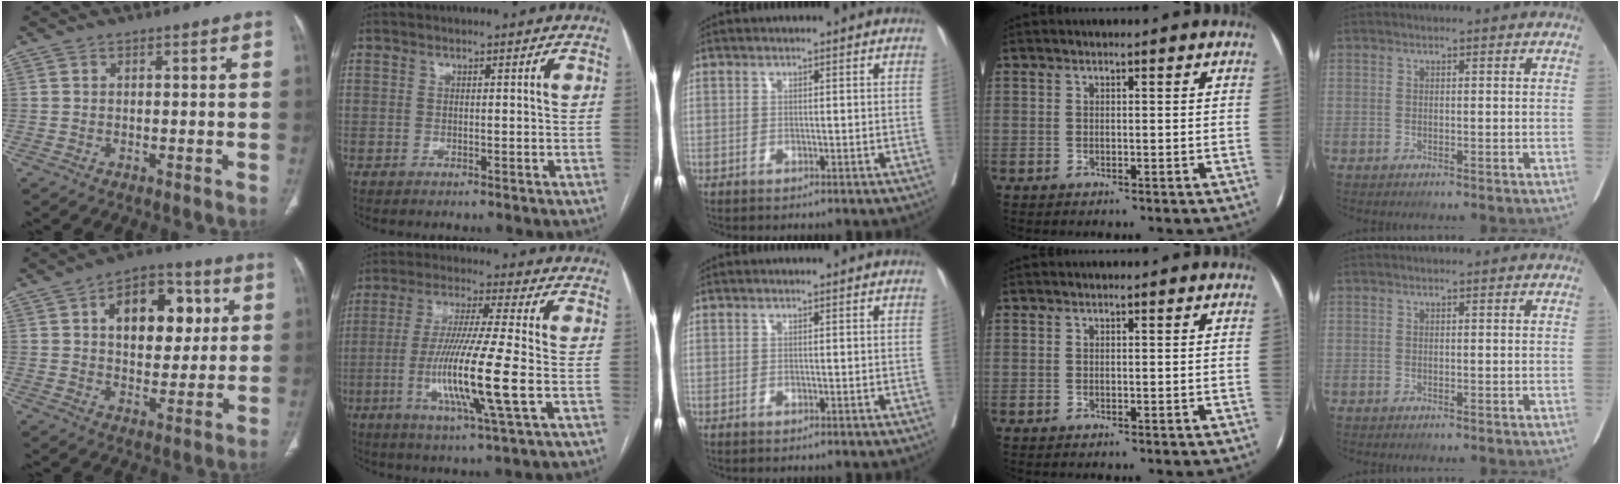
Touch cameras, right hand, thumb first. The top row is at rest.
{"thumb": {"total": 15.3, "force": [4.0, 9.6, 11.2], "torque": [-0.117, 0.006, 0.059]}, "index": {"total": 14.1, "force": [-3.1, -0.4, 13.7], "torque": [-0.274, -0.020, -0.065]}}